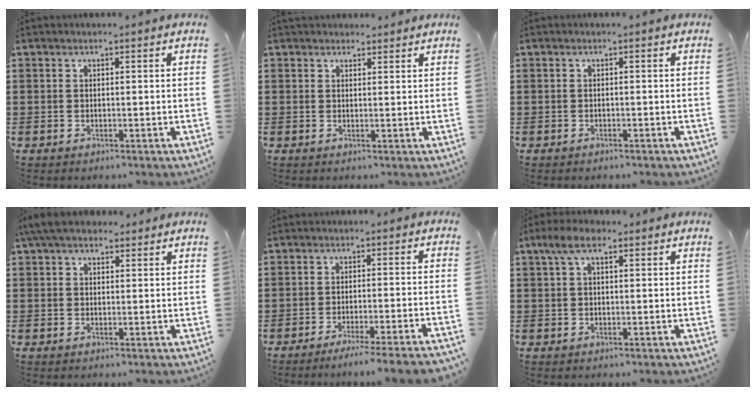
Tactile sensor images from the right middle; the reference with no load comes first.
{"total": 1.7, "force": [1.7, 0.4, 0.0], "torque": [0.004, 0.000, 0.031]}
{"total": 0.6, "force": [-0.6, 0.1, 0.2], "torque": [-0.005, -0.002, -0.010]}
{"total": 4.1, "force": [3.3, 1.3, 1.9], "torque": [-0.048, 0.006, 0.063]}
{"total": 3.9, "force": [-3.4, -0.7, 1.9], "torque": [-0.029, -0.012, -0.066]}
{"total": 4.4, "force": [2.3, 1.7, 3.4], "torque": [-0.072, 0.010, 0.039]}